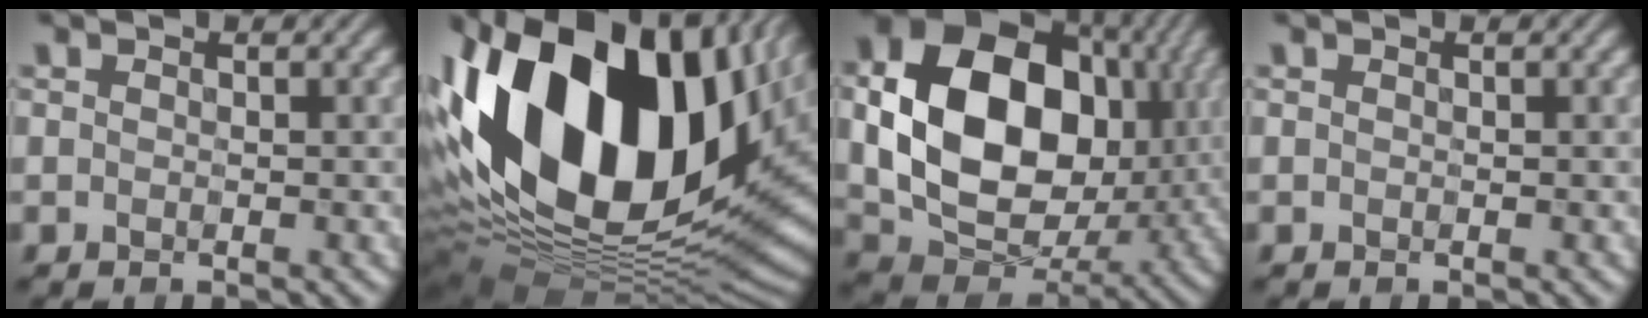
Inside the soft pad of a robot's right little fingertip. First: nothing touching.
{"total": 21.2, "force": [5.4, 13.0, 15.8], "torque": [-0.322, 0.004, 0.102]}
{"total": 16.3, "force": [1.4, 12.1, 10.7], "torque": [-0.211, -0.013, 0.028]}
{"total": 0.0}